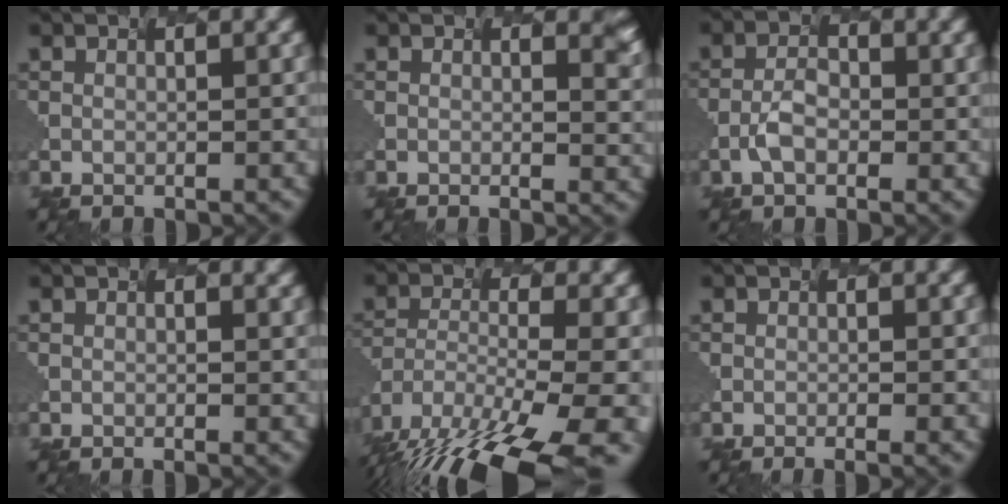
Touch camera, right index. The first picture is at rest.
{"total": 2.7, "force": [1.4, 1.0, 2.0], "torque": [-0.011, -0.001, 0.018]}
{"total": 2.3, "force": [-1.7, 0.9, 1.3], "torque": [-0.032, 0.003, -0.030]}
{"total": 1.4, "force": [0.6, 0.8, 1.0], "torque": [0.007, 0.001, -0.010]}
{"total": 16.2, "force": [-11.9, 5.1, 9.7], "torque": [-0.192, -0.033, -0.155]}
{"total": 1.8, "force": [-0.4, 0.7, 1.6], "torque": [-0.003, 0.000, -0.011]}